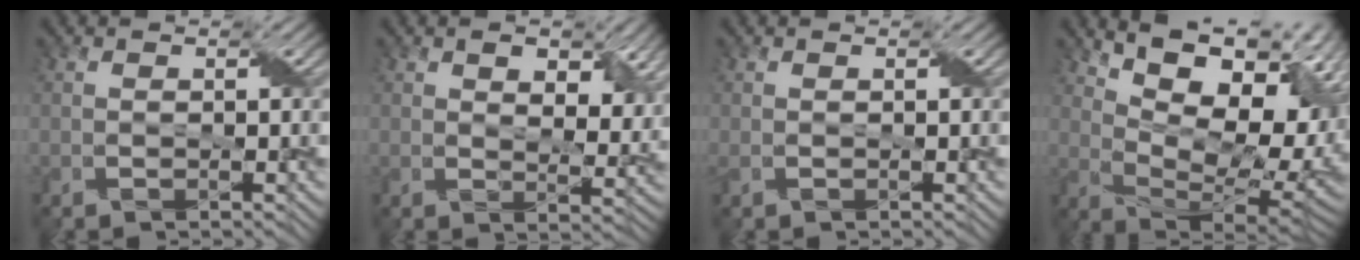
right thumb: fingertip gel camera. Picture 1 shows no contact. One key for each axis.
{"total": 6.8, "fx": 3.3, "fy": 3.6, "fz": 4.7, "tx": -0.080, "ty": -0.008, "tz": 0.052}
{"total": 0.7, "fx": 0.1, "fy": 0.3, "fz": 0.7, "tx": -0.017, "ty": 0.003, "tz": 0.002}
{"total": 16.1, "fx": 5.3, "fy": 8.2, "fz": 12.8, "tx": -0.191, "ty": 0.018, "tz": 0.091}